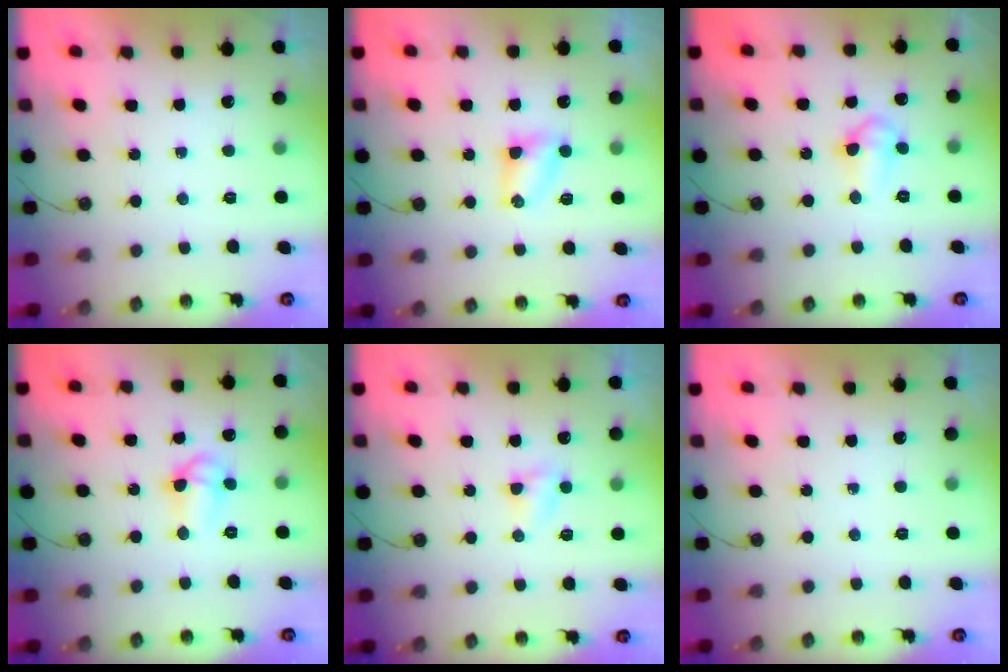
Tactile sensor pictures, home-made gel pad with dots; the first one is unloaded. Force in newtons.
{"total": 4.1, "press": 4.1, "slide": 0.4}
{"total": 6.9, "press": 6.8, "slide": 1.2}
{"total": 7.9, "press": 7.3, "slide": 3.0}
{"total": 2.9, "press": 2.8, "slide": 0.2}
{"total": 0.0}